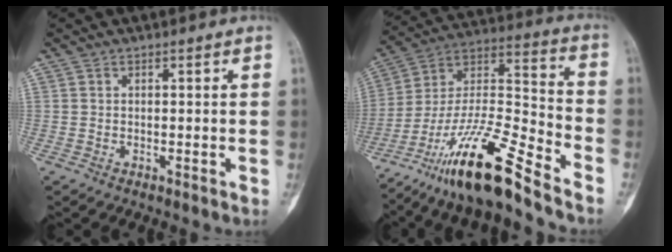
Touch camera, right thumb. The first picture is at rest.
{"total": 19.8, "force": [-14.5, 2.4, 13.3], "torque": [-0.268, 0.070, -0.268]}